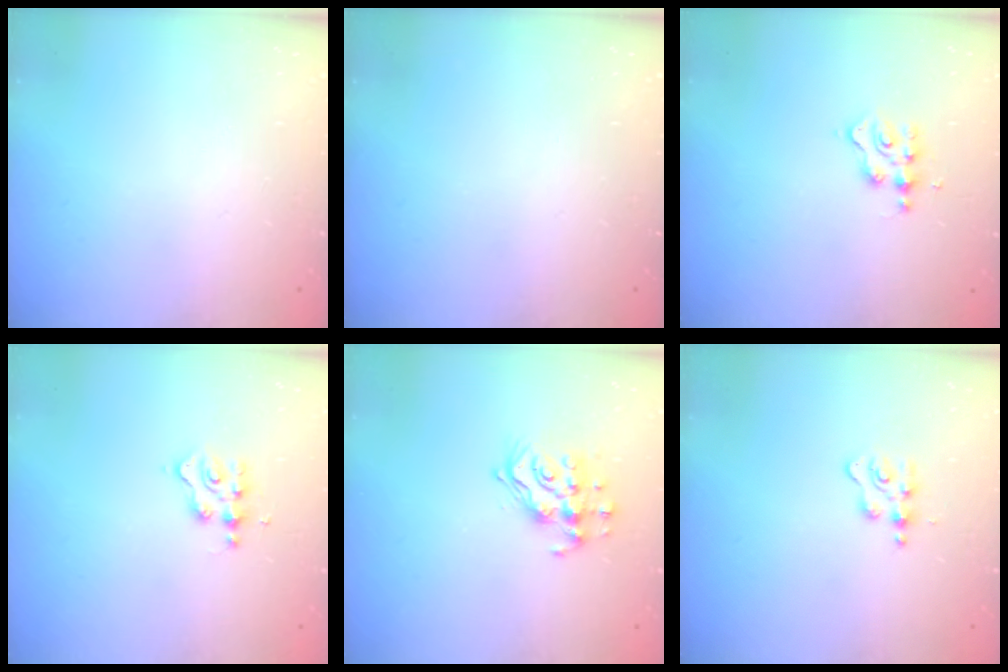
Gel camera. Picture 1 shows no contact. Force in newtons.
{"total": 0.0}
{"total": 3.0, "press": 3.0, "slide": 0.3}
{"total": 3.0, "press": 3.0, "slide": 0.3}
{"total": 12.5, "press": 12.5, "slide": 1.0}
{"total": 3.3, "press": 3.3, "slide": 0.4}